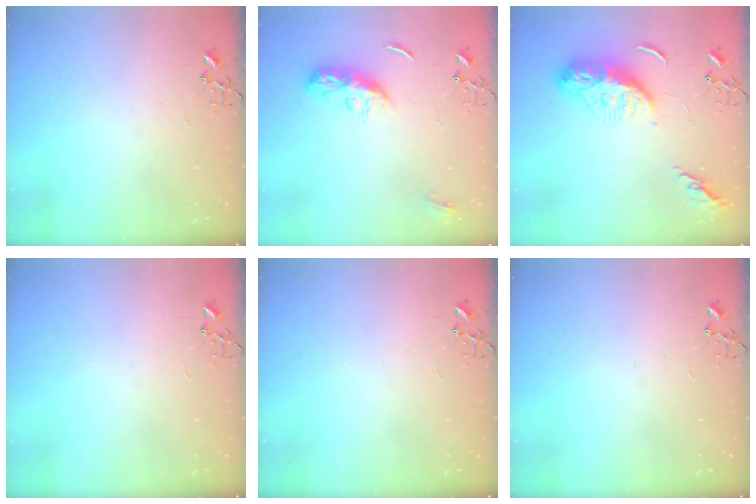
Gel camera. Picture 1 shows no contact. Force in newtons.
{"total": 9.4, "press": 9.4, "slide": 0.2}
{"total": 12.9, "press": 12.8, "slide": 1.1}
{"total": 0.0}
{"total": 0.0}
{"total": 0.0}